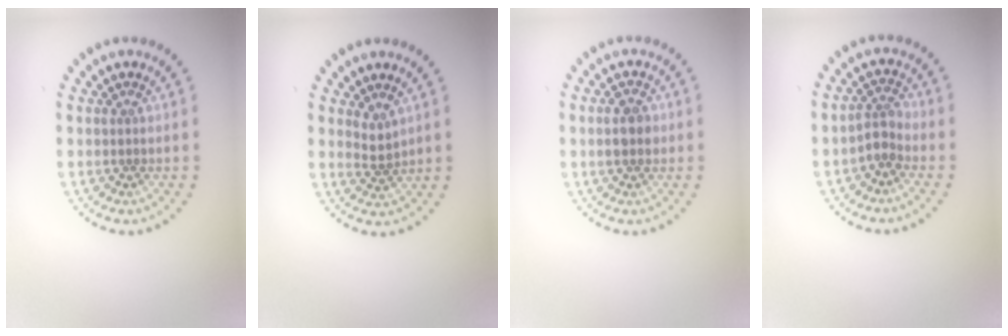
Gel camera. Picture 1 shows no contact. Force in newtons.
{"total": 1.6, "press": 1.1, "slide": 1.1}
{"total": 2.2, "press": 2.2, "slide": 0.1}
{"total": 2.1, "press": 1.6, "slide": 1.4}